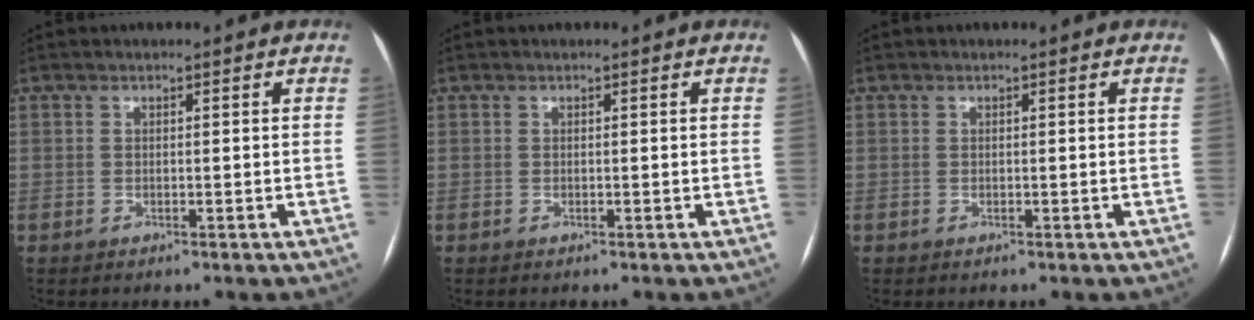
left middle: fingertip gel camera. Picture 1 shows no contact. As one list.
[{"total": 0.0}, {"total": 0.0}]